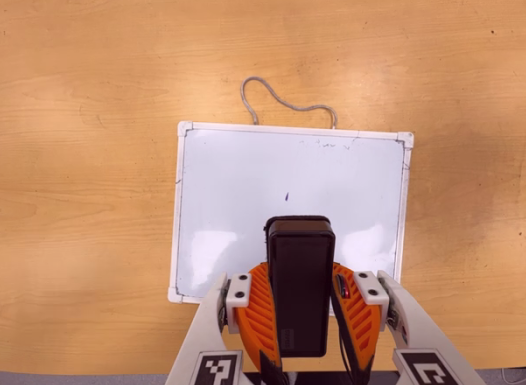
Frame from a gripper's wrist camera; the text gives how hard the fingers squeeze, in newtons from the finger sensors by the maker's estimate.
{"total": 6.3, "left": 5.3, "right": 7.3}